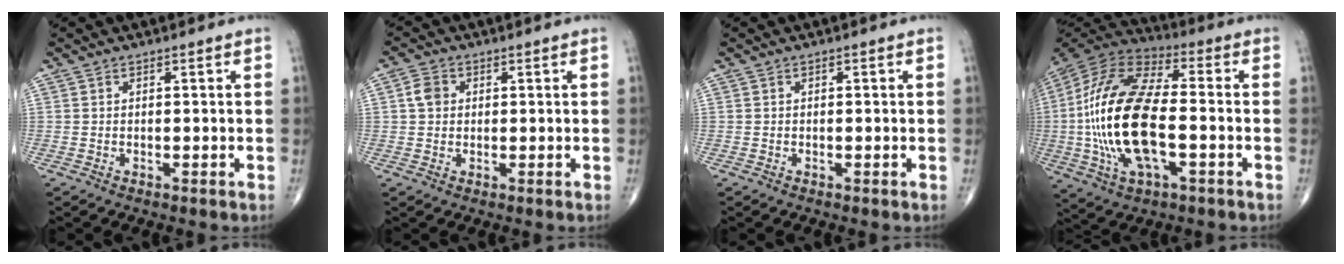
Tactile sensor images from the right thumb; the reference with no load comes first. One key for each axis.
{"total": 3.3, "fx": 0.6, "fy": 2.8, "fz": 1.7, "tx": -0.027, "ty": 0.005, "tz": 0.007}
{"total": 0.0}
{"total": 23.8, "fx": -3.0, "fy": 10.7, "fz": 21.0, "tx": -0.450, "ty": 0.017, "tz": -0.053}